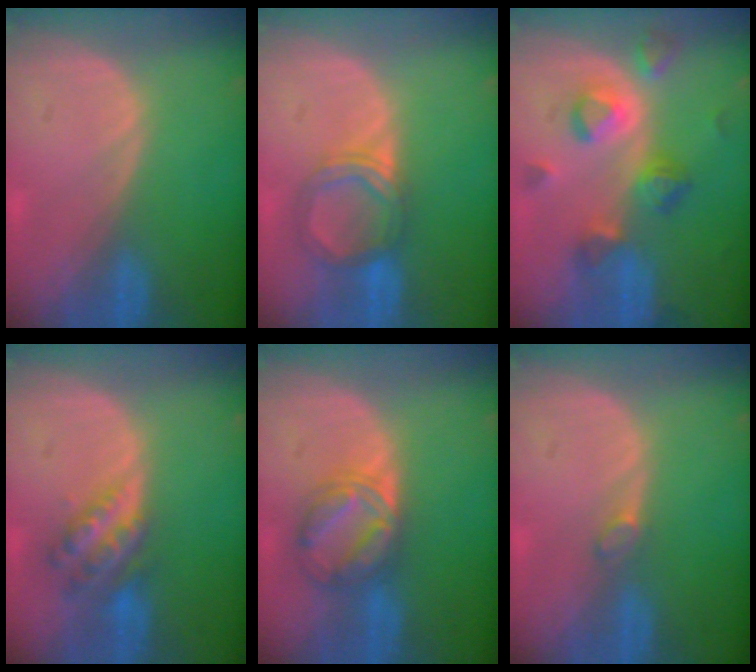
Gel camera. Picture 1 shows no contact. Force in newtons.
{"total": 5.5, "press": 5.2, "slide": 1.7}
{"total": 7.5, "press": 7.4, "slide": 1.4}
{"total": 6.1, "press": 5.4, "slide": 2.9}
{"total": 6.4, "press": 6.4, "slide": 0.4}
{"total": 1.2, "press": 1.1, "slide": 0.2}